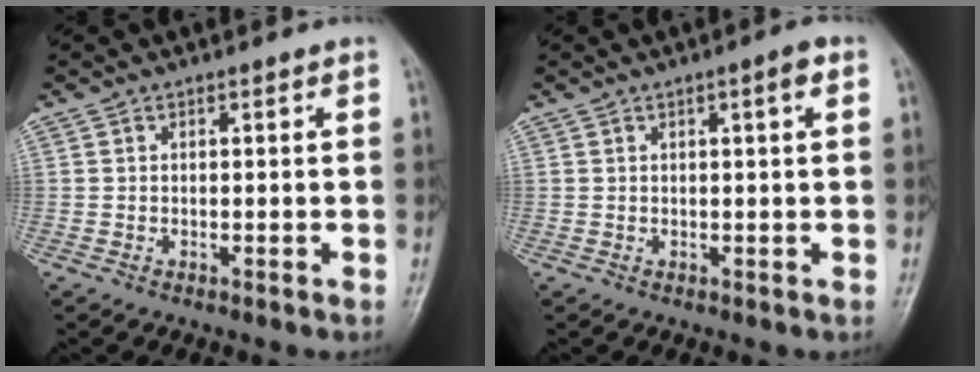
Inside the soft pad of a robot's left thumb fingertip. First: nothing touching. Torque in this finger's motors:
{"motor_torque": [-0.21, -0.17, -0.32, 0.09, 0.08]}